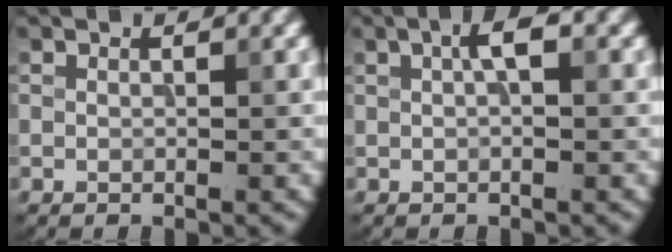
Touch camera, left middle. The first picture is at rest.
{"total": 1.8, "force": [0.5, 0.4, 1.6], "torque": [-0.031, 0.007, 0.008]}